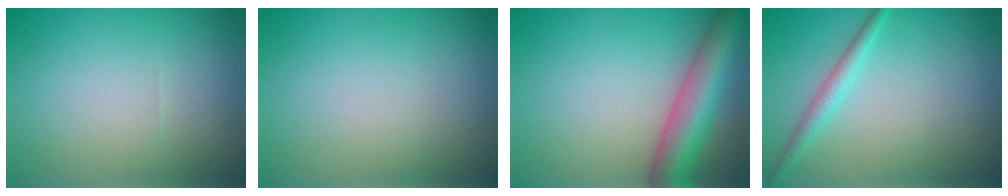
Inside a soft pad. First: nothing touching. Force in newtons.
{"total": 0.0}
{"total": 7.2, "press": 7.2, "slide": 0.3}
{"total": 1.8, "press": 1.8, "slide": 0.1}